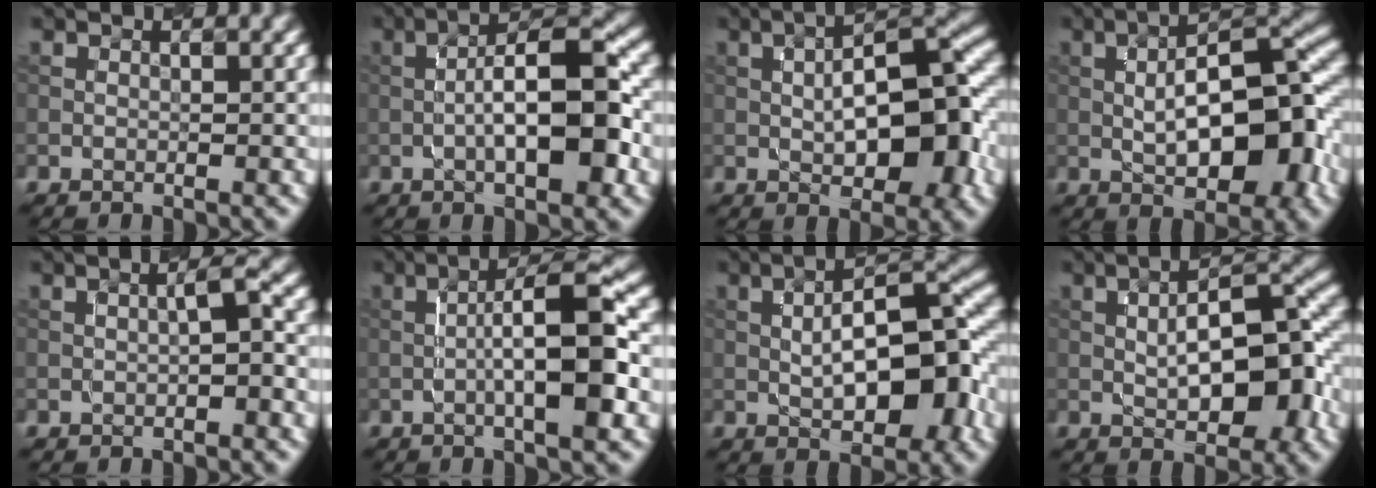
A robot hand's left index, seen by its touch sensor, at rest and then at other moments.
{"total": 9.4, "force": [-1.5, 2.6, 8.9], "torque": [-0.128, 0.020, -0.028]}
{"total": 10.3, "force": [-0.1, 3.9, 9.5], "torque": [-0.137, 0.016, -0.003]}
{"total": 11.1, "force": [-0.4, 4.1, 10.2], "torque": [-0.148, 0.017, -0.009]}
{"total": 2.2, "force": [0.0, 0.3, 2.2], "torque": [-0.035, 0.006, 0.001]}
{"total": 8.5, "force": [-1.1, 1.6, 8.2], "torque": [-0.121, 0.017, -0.022]}
{"total": 9.9, "force": [-0.1, 3.8, 9.2], "torque": [-0.134, 0.016, -0.003]}
{"total": 8.9, "force": [-0.2, 3.5, 8.2], "torque": [-0.120, 0.014, -0.003]}